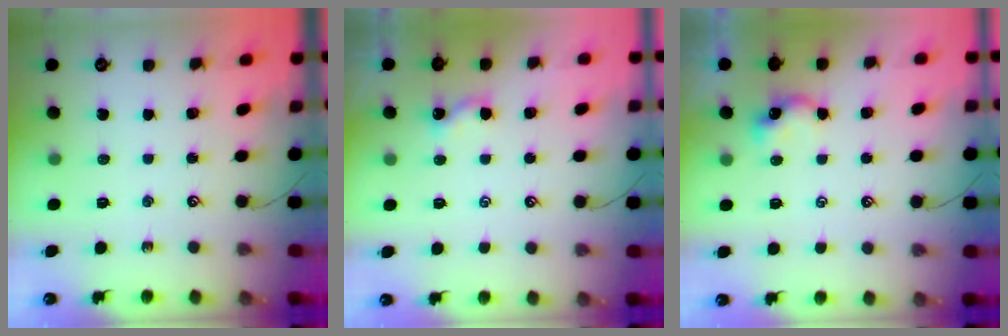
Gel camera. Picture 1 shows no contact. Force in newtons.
{"total": 2.0, "press": 2.0, "slide": 0.2}
{"total": 0.0}